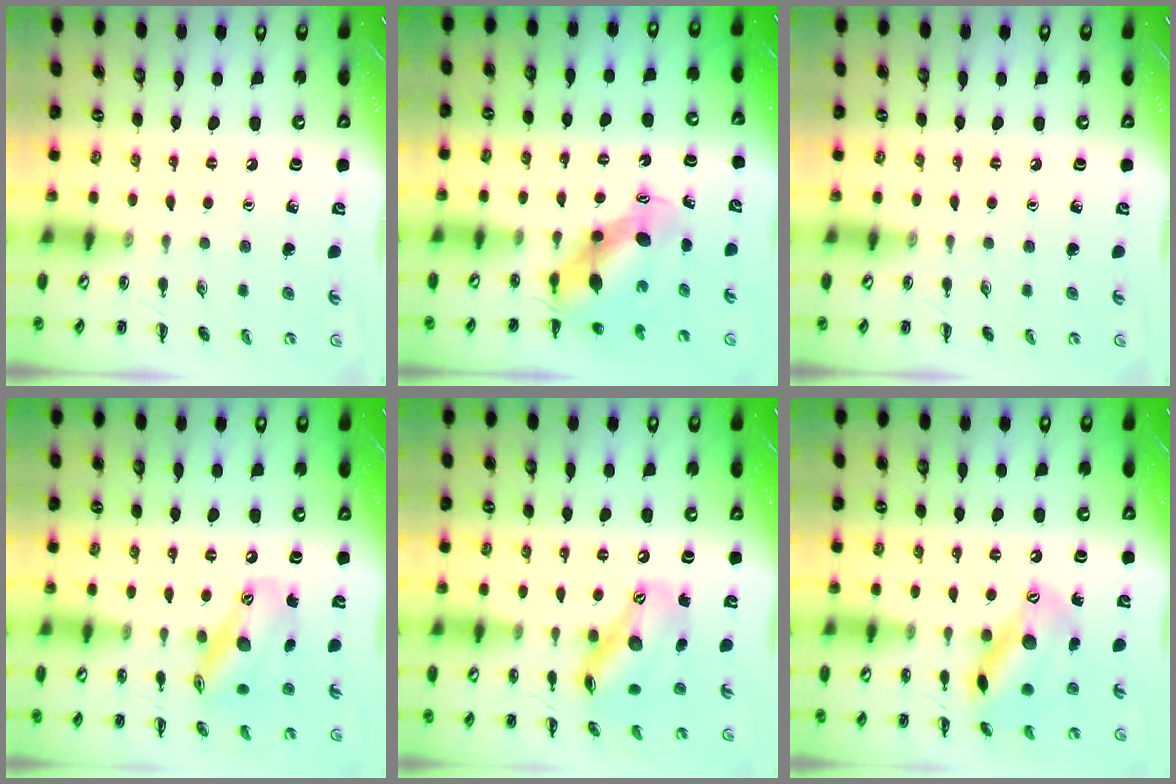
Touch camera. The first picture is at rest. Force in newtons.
{"total": 6.5, "press": 6.3, "slide": 1.7}
{"total": 0.0}
{"total": 14.0, "press": 13.7, "slide": 3.0}
{"total": 14.5, "press": 14.2, "slide": 2.4}
{"total": 14.3, "press": 14.3, "slide": 1.0}